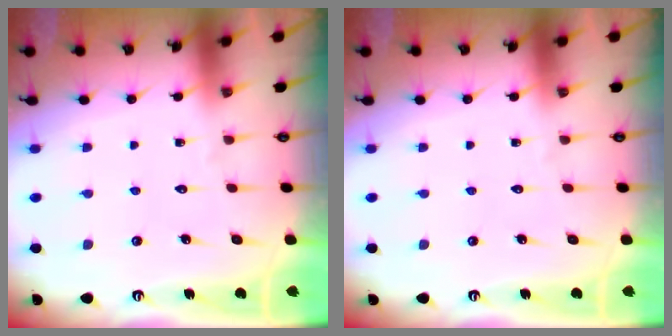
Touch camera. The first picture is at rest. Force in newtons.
{"total": 0.0}